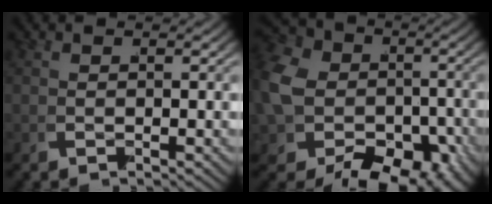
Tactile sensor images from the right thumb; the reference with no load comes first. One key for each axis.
{"total": 12.9, "fx": -2.1, "fy": 10.5, "fz": 7.2, "tx": -0.171, "ty": -0.062, "tz": -0.015}